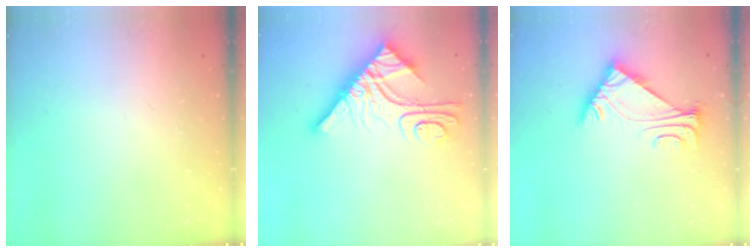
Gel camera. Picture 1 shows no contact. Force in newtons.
{"total": 15.3, "press": 15.3, "slide": 1.4}
{"total": 5.7, "press": 5.7, "slide": 1.0}